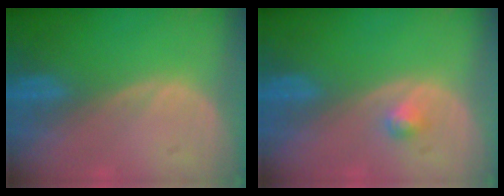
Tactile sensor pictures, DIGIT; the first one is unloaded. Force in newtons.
{"total": 1.3, "press": 1.2, "slide": 0.1}